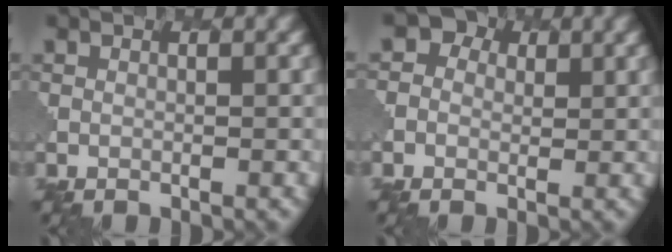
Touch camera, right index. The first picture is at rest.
{"total": 3.5, "force": [1.0, 3.2, 1.0], "torque": [0.005, 0.012, -0.010]}